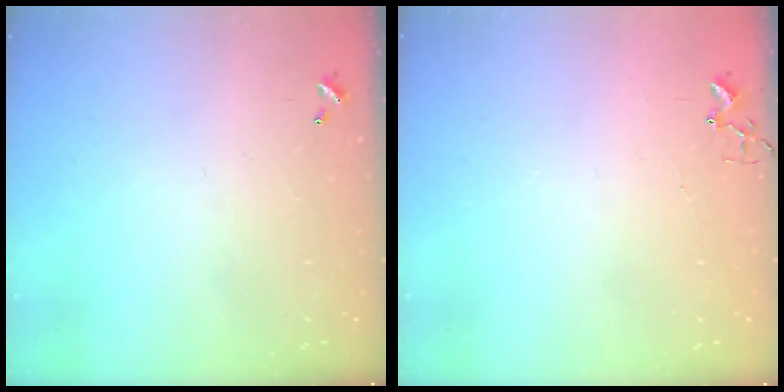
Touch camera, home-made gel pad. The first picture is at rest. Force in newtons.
{"total": 2.4, "press": 2.4, "slide": 0.3}